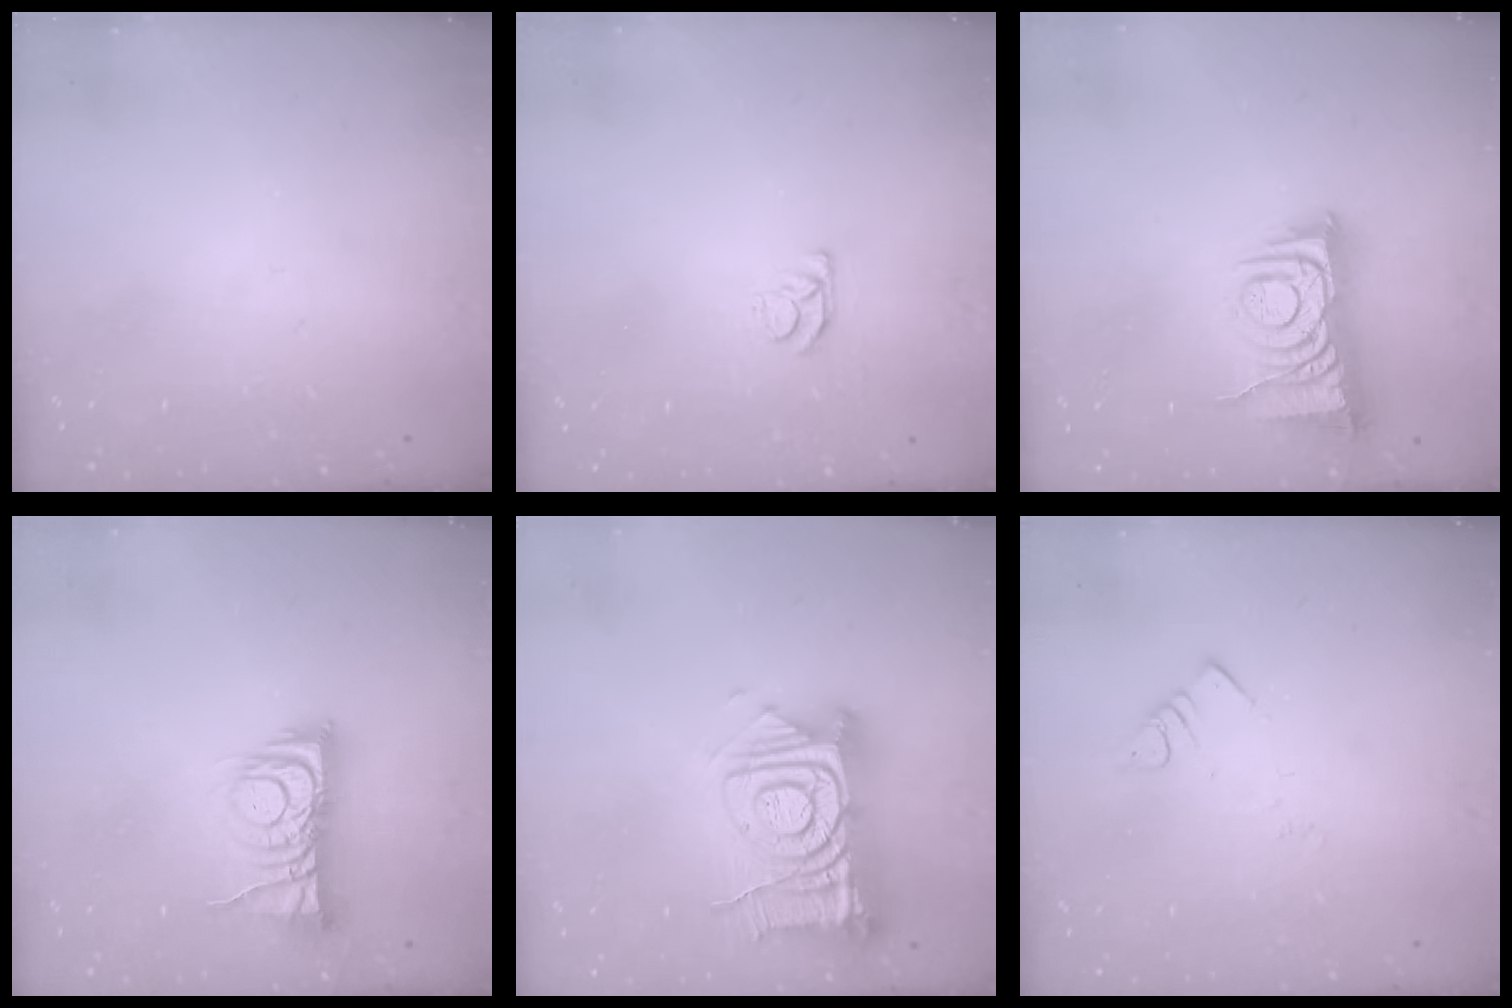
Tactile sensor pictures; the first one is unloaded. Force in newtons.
{"total": 4.6, "press": 4.6, "slide": 0.3}
{"total": 9.1, "press": 9.0, "slide": 1.0}
{"total": 10.0, "press": 10.0, "slide": 0.3}
{"total": 17.1, "press": 17.0, "slide": 1.9}
{"total": 3.6, "press": 3.6, "slide": 0.6}